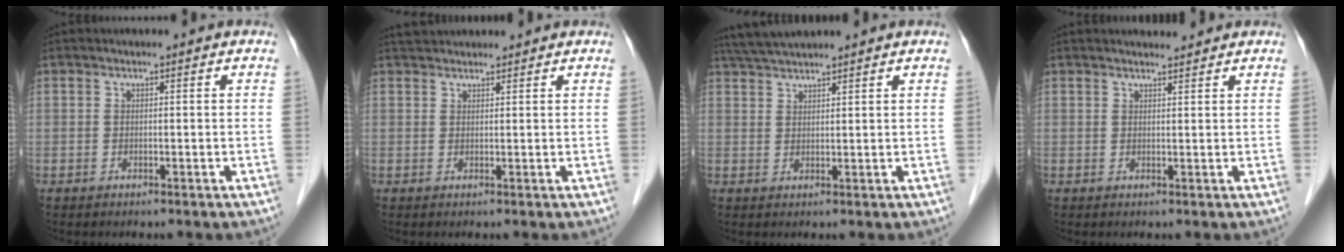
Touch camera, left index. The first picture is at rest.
{"total": 4.3, "force": [4.1, 0.7, 1.1], "torque": [-0.022, 0.035, 0.075]}
{"total": 5.0, "force": [4.6, -0.2, 1.8], "torque": [-0.039, 0.029, 0.091]}
{"total": 2.2, "force": [2.1, 0.2, 0.4], "torque": [-0.012, 0.005, 0.035]}